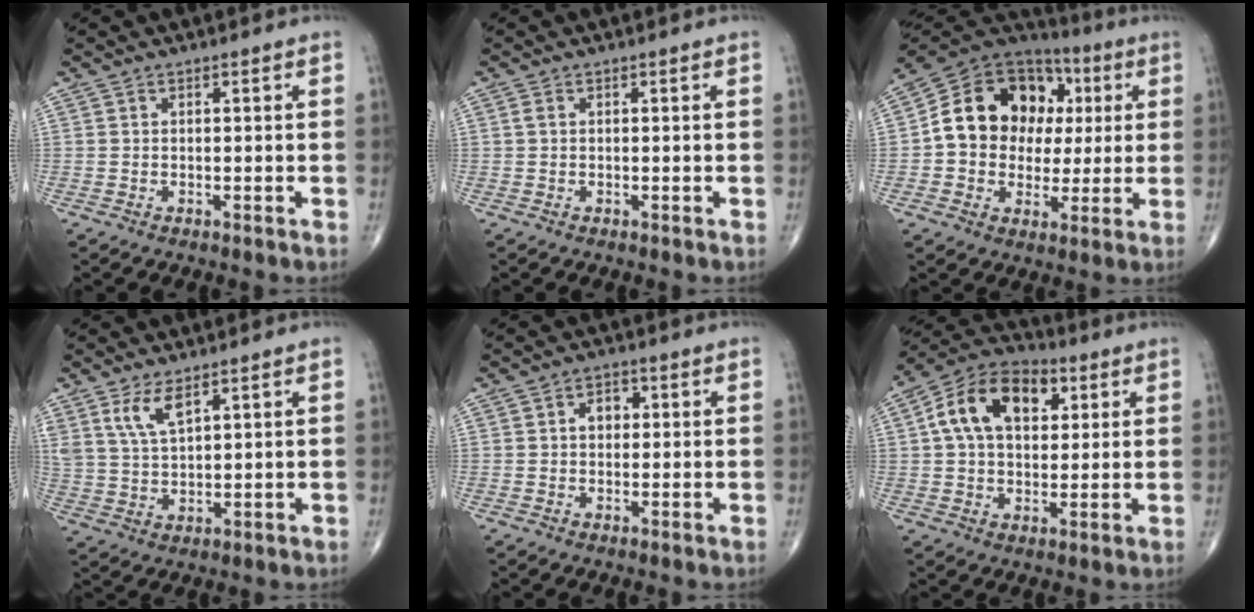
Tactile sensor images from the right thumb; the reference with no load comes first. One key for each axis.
{"total": 0.7, "fx": 0.1, "fy": 0.4, "fz": 0.5, "tx": -0.014, "ty": 0.004, "tz": 0.002}
{"total": 18.6, "fx": 2.2, "fy": 14.9, "fz": 10.9, "tx": -0.138, "ty": 0.031, "tz": 0.035}
{"total": 6.1, "fx": 3.6, "fy": 2.3, "fz": 4.3, "tx": -0.084, "ty": -0.019, "tz": 0.078}
{"total": 3.2, "fx": 0.4, "fy": 2.4, "fz": 2.1, "tx": -0.020, "ty": 0.010, "tz": 0.001}
{"total": 15.5, "fx": 4.3, "fy": 9.9, "fz": 11.1, "tx": -0.169, "ty": 0.014, "tz": 0.065}